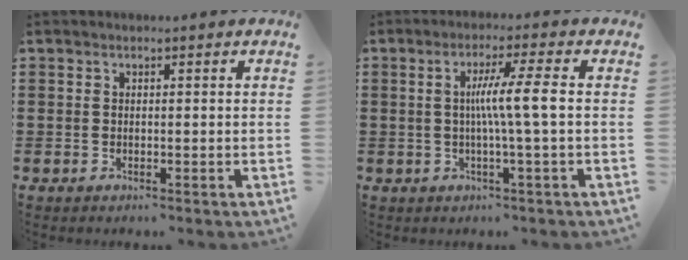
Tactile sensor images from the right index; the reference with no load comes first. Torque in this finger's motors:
{"motor_torque": [1.32, -0.45, 0.61, 0.16]}